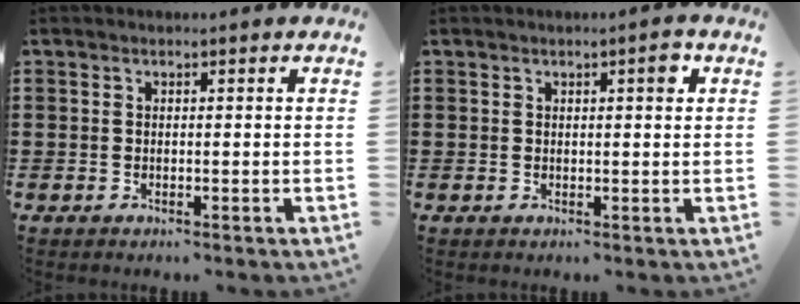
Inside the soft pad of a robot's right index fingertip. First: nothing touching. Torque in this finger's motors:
{"motor_torque": [0.27, -0.22, 0.05, 0.03]}